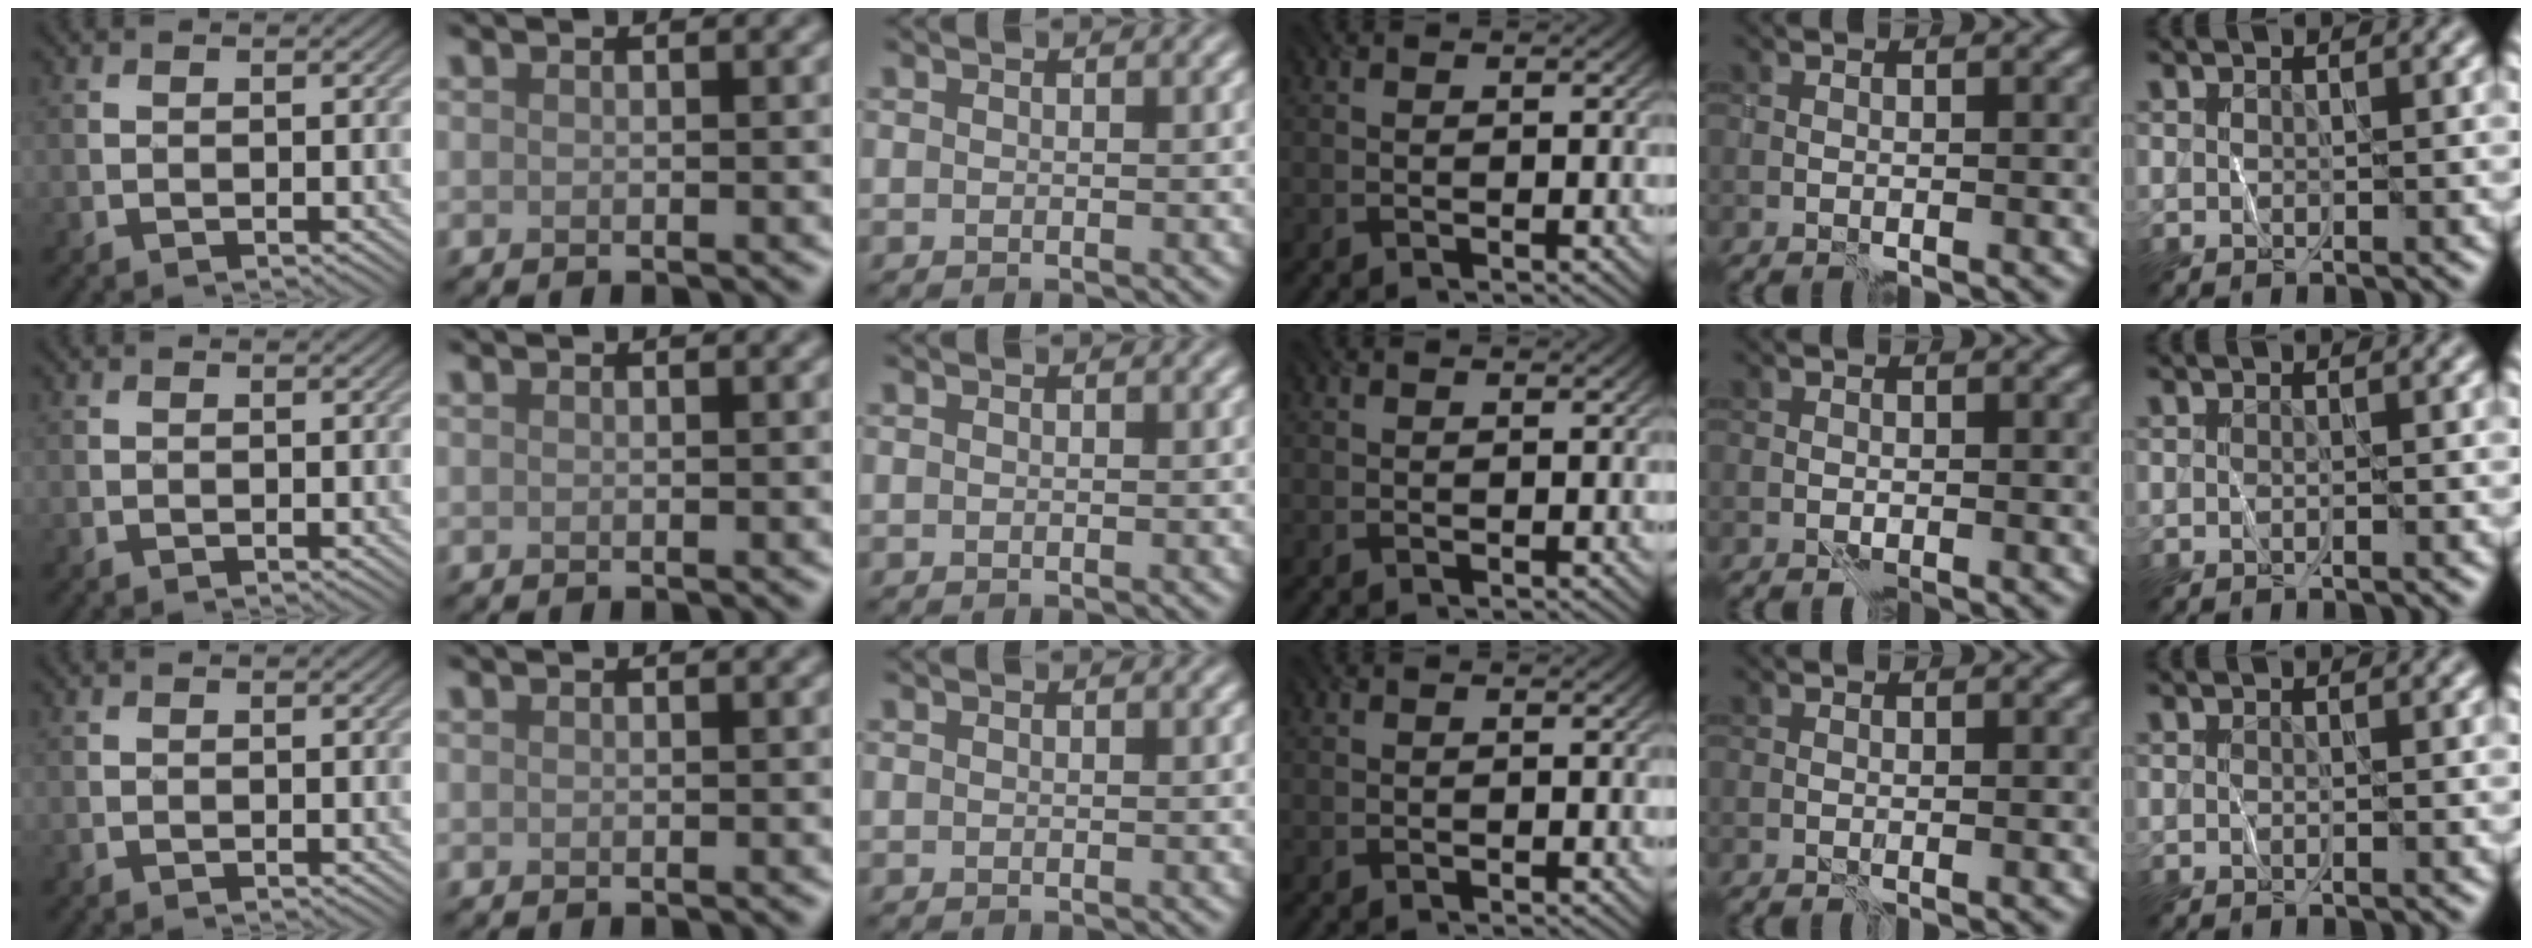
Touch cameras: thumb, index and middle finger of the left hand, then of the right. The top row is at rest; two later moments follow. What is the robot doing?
{"motion": "wrap", "object": "plastic wrap"}